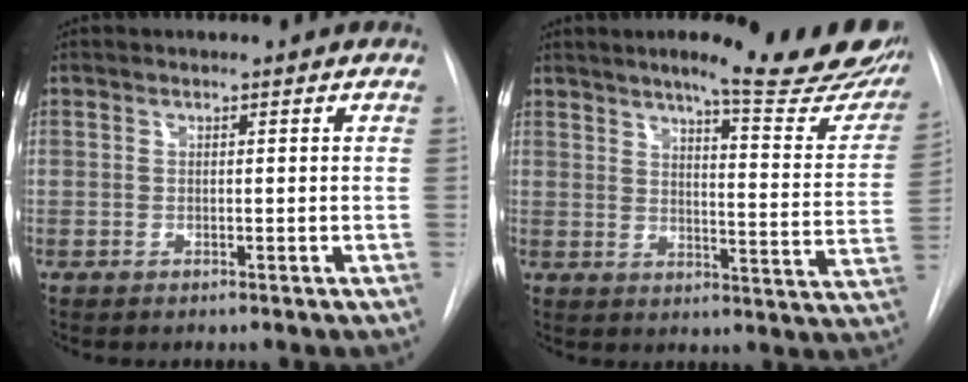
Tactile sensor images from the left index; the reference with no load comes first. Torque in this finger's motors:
{"motor_torque": [1.01, -1.12, 0.43, 0.07]}